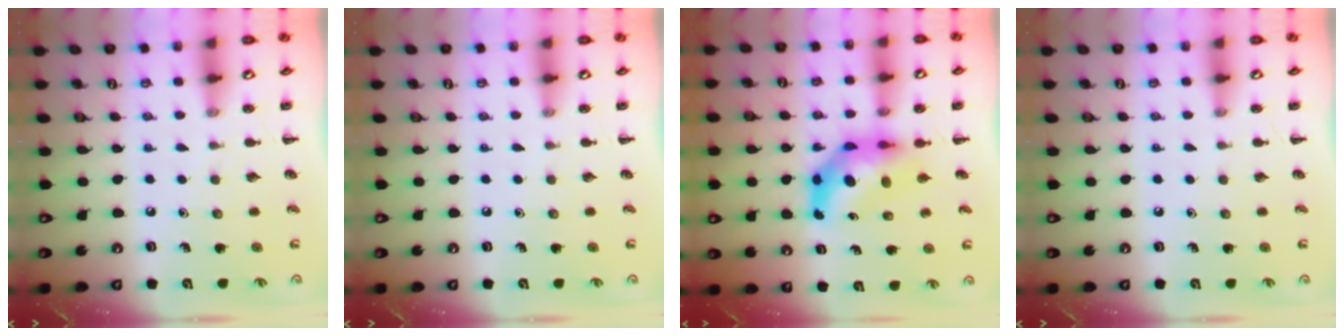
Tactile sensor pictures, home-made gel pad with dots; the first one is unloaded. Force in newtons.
{"total": 0.0}
{"total": 8.1, "press": 7.7, "slide": 2.5}
{"total": 0.7, "press": 0.6, "slide": 0.4}